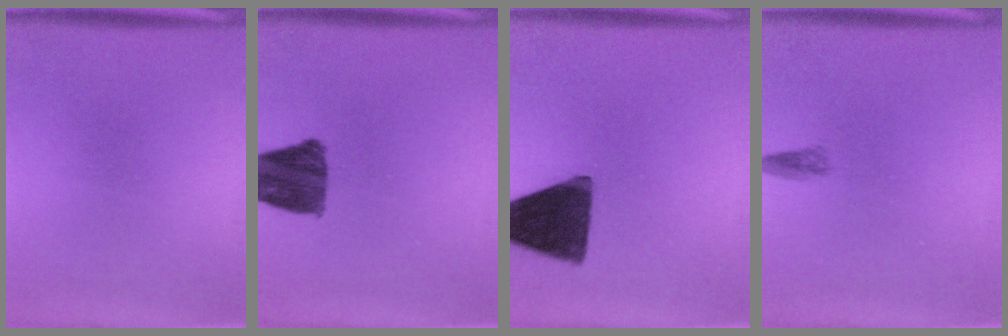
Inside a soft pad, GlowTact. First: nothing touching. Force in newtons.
{"total": 10.8}
{"total": 14.5}
{"total": 1.3}